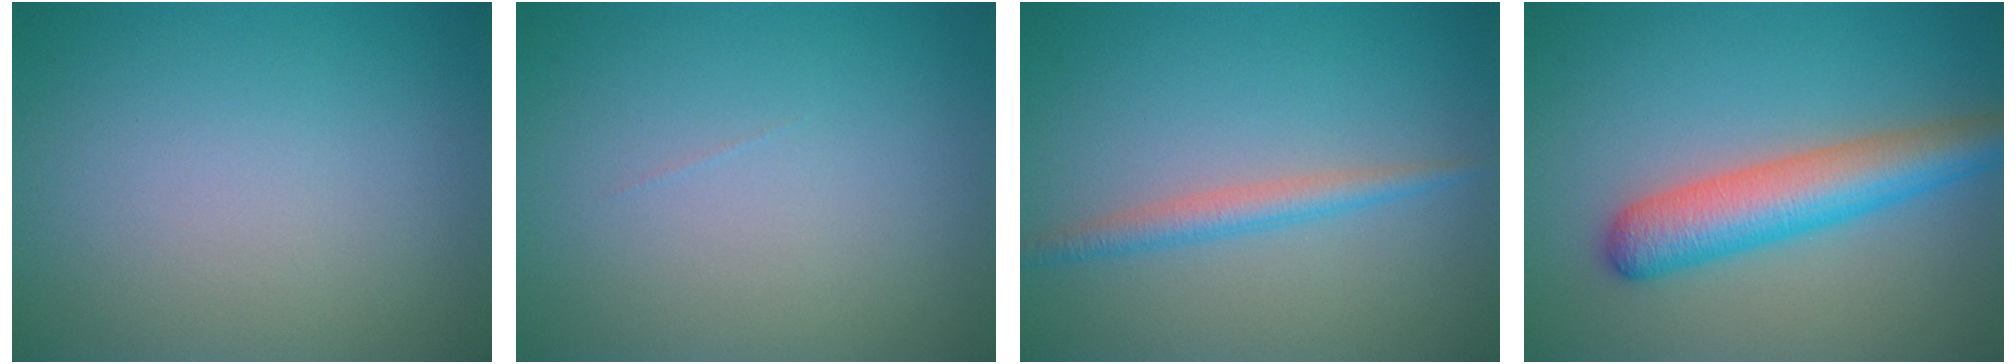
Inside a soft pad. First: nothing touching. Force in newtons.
{"total": 0.0}
{"total": 2.1, "press": 2.1, "slide": 0.0}
{"total": 5.9, "press": 5.9, "slide": 0.2}